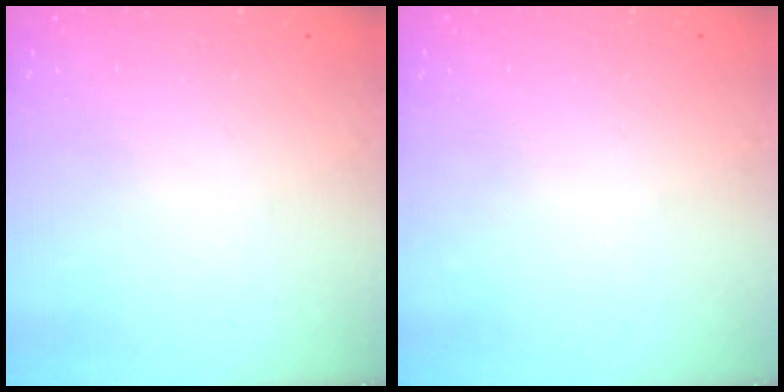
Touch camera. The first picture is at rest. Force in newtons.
{"total": 0.0}